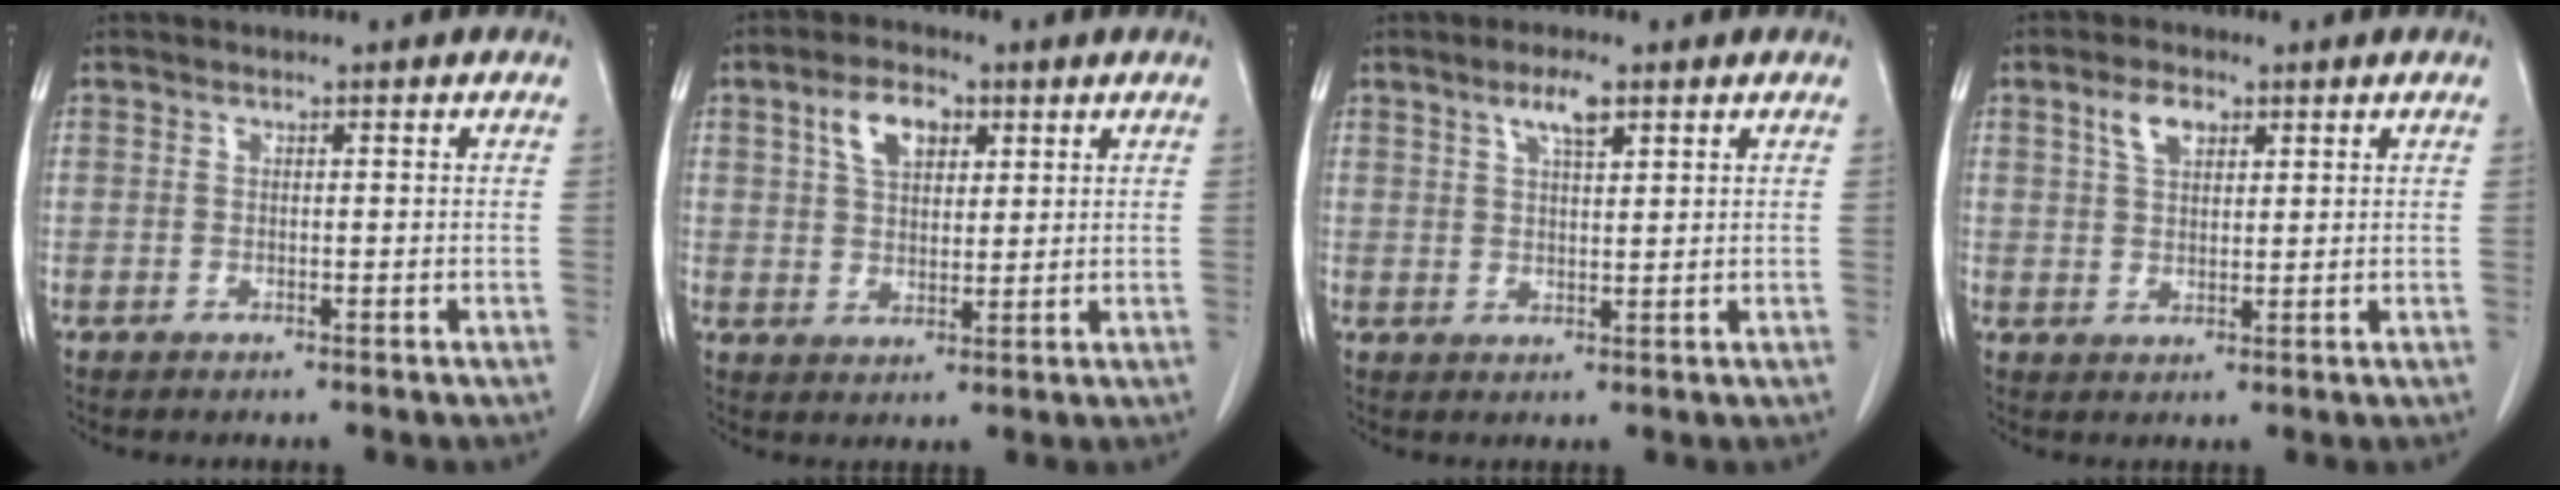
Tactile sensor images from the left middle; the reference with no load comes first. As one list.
[{"total": 6.3, "force": [2.8, 3.6, 4.3], "torque": [-0.081, 0.015, 0.052]}, {"total": 4.0, "force": [2.4, 0.8, 3.1], "torque": [-0.061, 0.003, 0.044]}, {"total": 4.0, "force": [2.1, 2.2, 2.6], "torque": [-0.053, 0.008, 0.043]}]